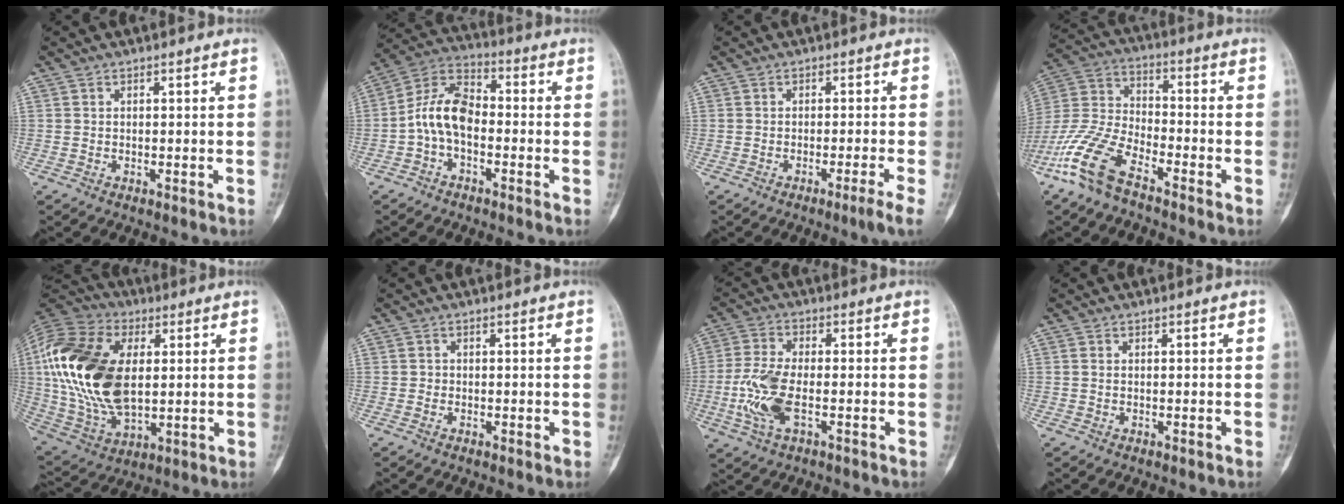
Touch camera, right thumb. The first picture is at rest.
{"total": 9.7, "force": [-1.8, 5.8, 7.5], "torque": [-0.134, 0.037, -0.049]}
{"total": 3.4, "force": [-1.9, -0.9, 2.7], "torque": [-0.056, 0.000, -0.032]}
{"total": 13.1, "force": [-8.6, 5.2, 8.4], "torque": [-0.188, 0.040, -0.180]}
{"total": 26.2, "force": [3.5, 15.6, 20.8], "torque": [-0.429, -0.014, 0.063]}
{"total": 0.7, "force": [-0.2, 0.6, 0.3], "torque": [-0.002, 0.002, -0.007]}
{"total": 9.6, "force": [-2.4, 4.2, 8.4], "torque": [-0.197, 0.008, -0.048]}
{"total": 0.0}